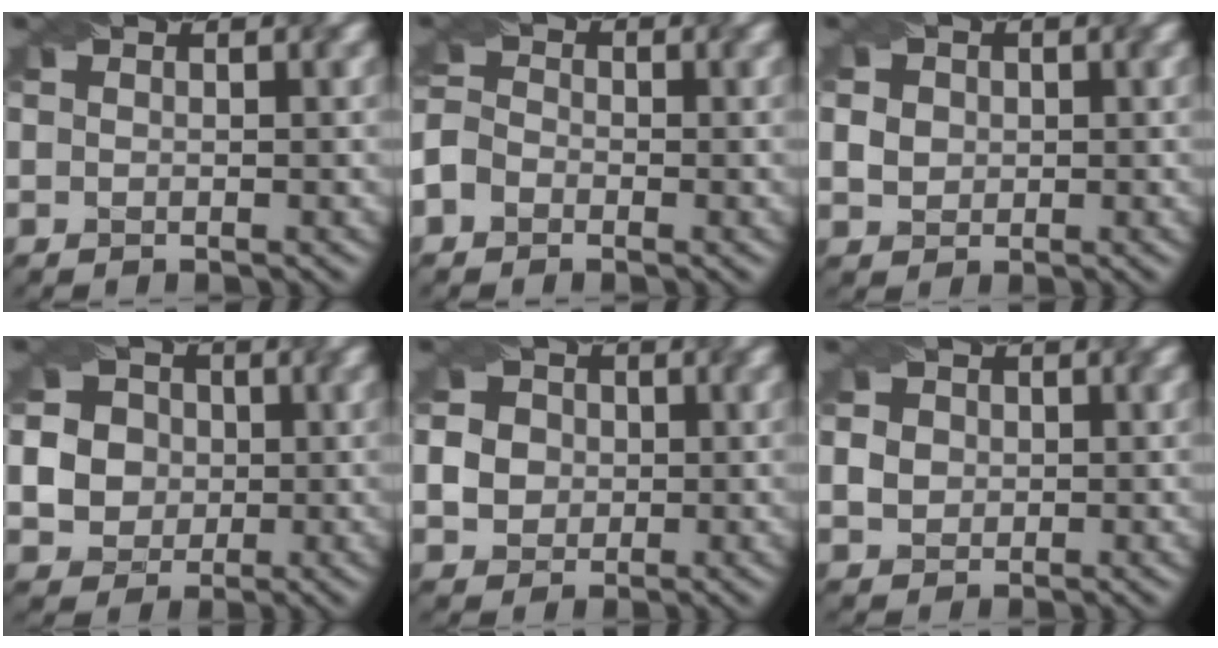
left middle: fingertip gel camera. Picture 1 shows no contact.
{"total": 2.6, "force": [-1.5, 1.9, 1.0], "torque": [-0.019, 0.012, -0.025]}
{"total": 4.2, "force": [1.5, 3.4, 1.8], "torque": [-0.038, 0.023, 0.020]}
{"total": 8.0, "force": [0.7, 7.5, 2.8], "torque": [-0.077, 0.032, 0.012]}
{"total": 5.5, "force": [0.9, 5.0, 2.1], "torque": [-0.045, 0.031, 0.009]}
{"total": 3.6, "force": [1.0, 3.1, 1.5], "torque": [-0.030, 0.021, 0.014]}